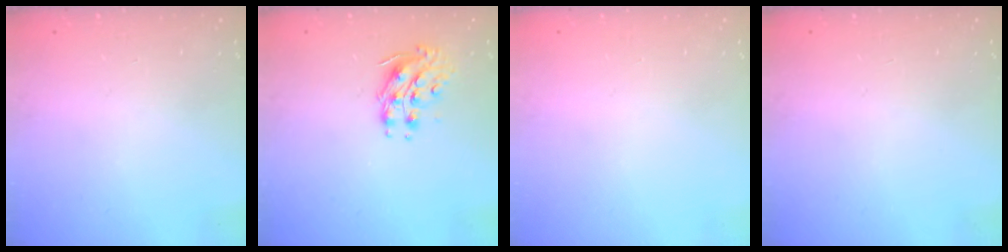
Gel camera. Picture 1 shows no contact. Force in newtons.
{"total": 9.0, "press": 9.0, "slide": 0.1}
{"total": 0.0}
{"total": 0.0}